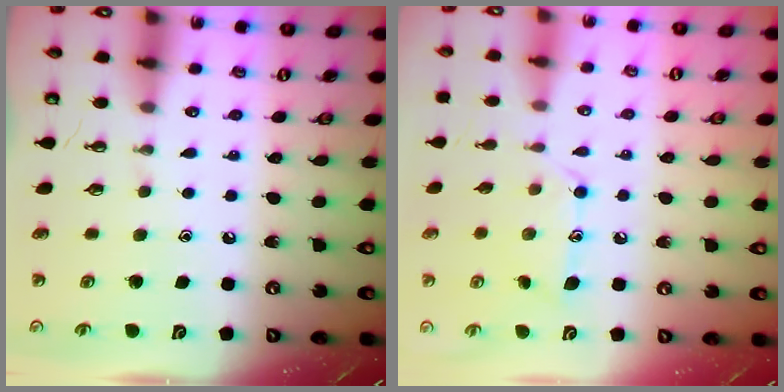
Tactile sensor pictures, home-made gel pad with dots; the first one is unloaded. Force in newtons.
{"total": 11.7, "press": 11.7, "slide": 0.1}